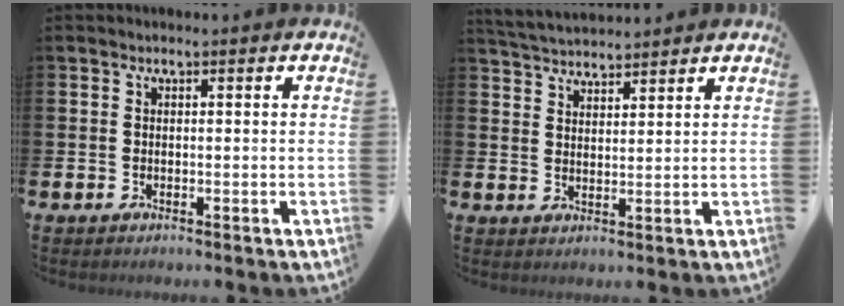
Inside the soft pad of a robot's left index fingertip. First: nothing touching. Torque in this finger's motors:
{"motor_torque": [0.22, -0.58, 0.87, 0.21]}